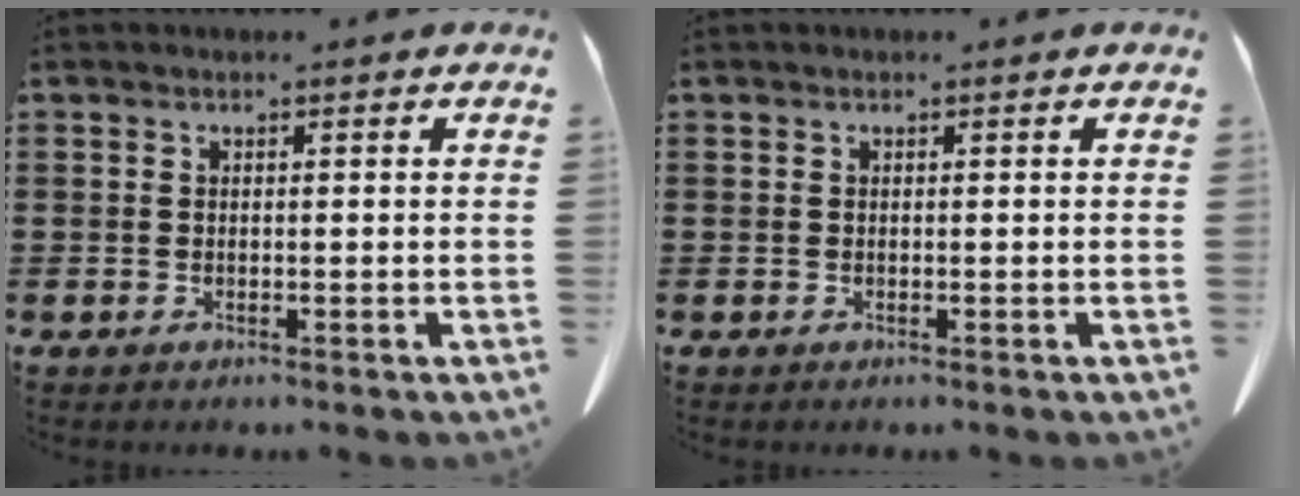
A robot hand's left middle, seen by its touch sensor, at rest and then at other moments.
{"total": 0.0}